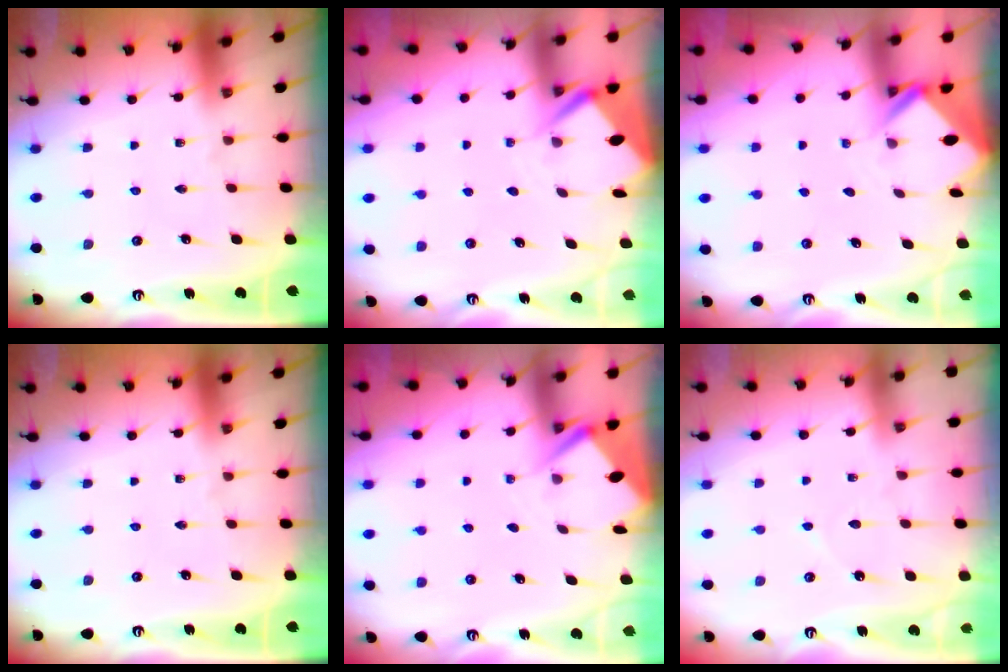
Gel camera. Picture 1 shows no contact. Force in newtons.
{"total": 3.6, "press": 3.6, "slide": 0.3}
{"total": 2.5, "press": 2.5, "slide": 0.2}
{"total": 0.0}
{"total": 2.7, "press": 2.7, "slide": 0.4}
{"total": 3.8, "press": 3.7, "slide": 0.5}